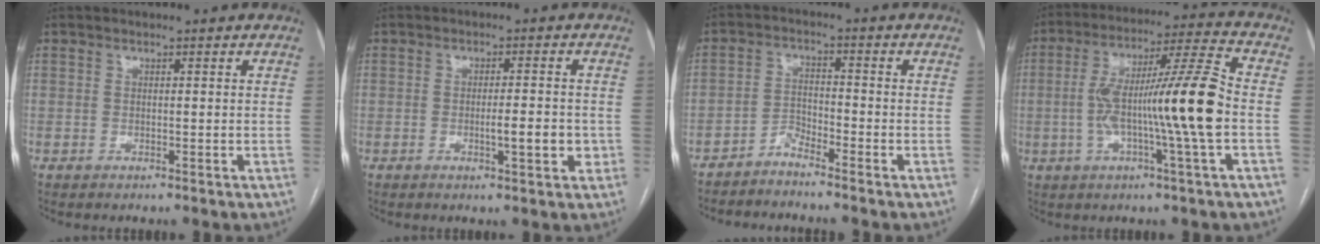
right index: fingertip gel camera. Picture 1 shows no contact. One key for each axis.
{"total": 4.4, "fx": -1.0, "fy": 0.8, "fz": 4.2, "tx": -0.066, "ty": -0.001, "tz": -0.012}
{"total": 2.9, "fx": -2.8, "fy": 0.1, "fz": 0.8, "tx": -0.017, "ty": -0.010, "tz": -0.059}
{"total": 15.5, "fx": -2.1, "fy": -0.5, "fz": 15.4, "tx": -0.266, "ty": 0.011, "tz": -0.043}